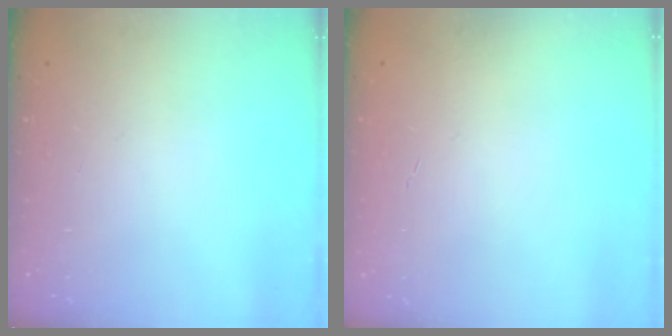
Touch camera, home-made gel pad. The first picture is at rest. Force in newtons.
{"total": 0.0}